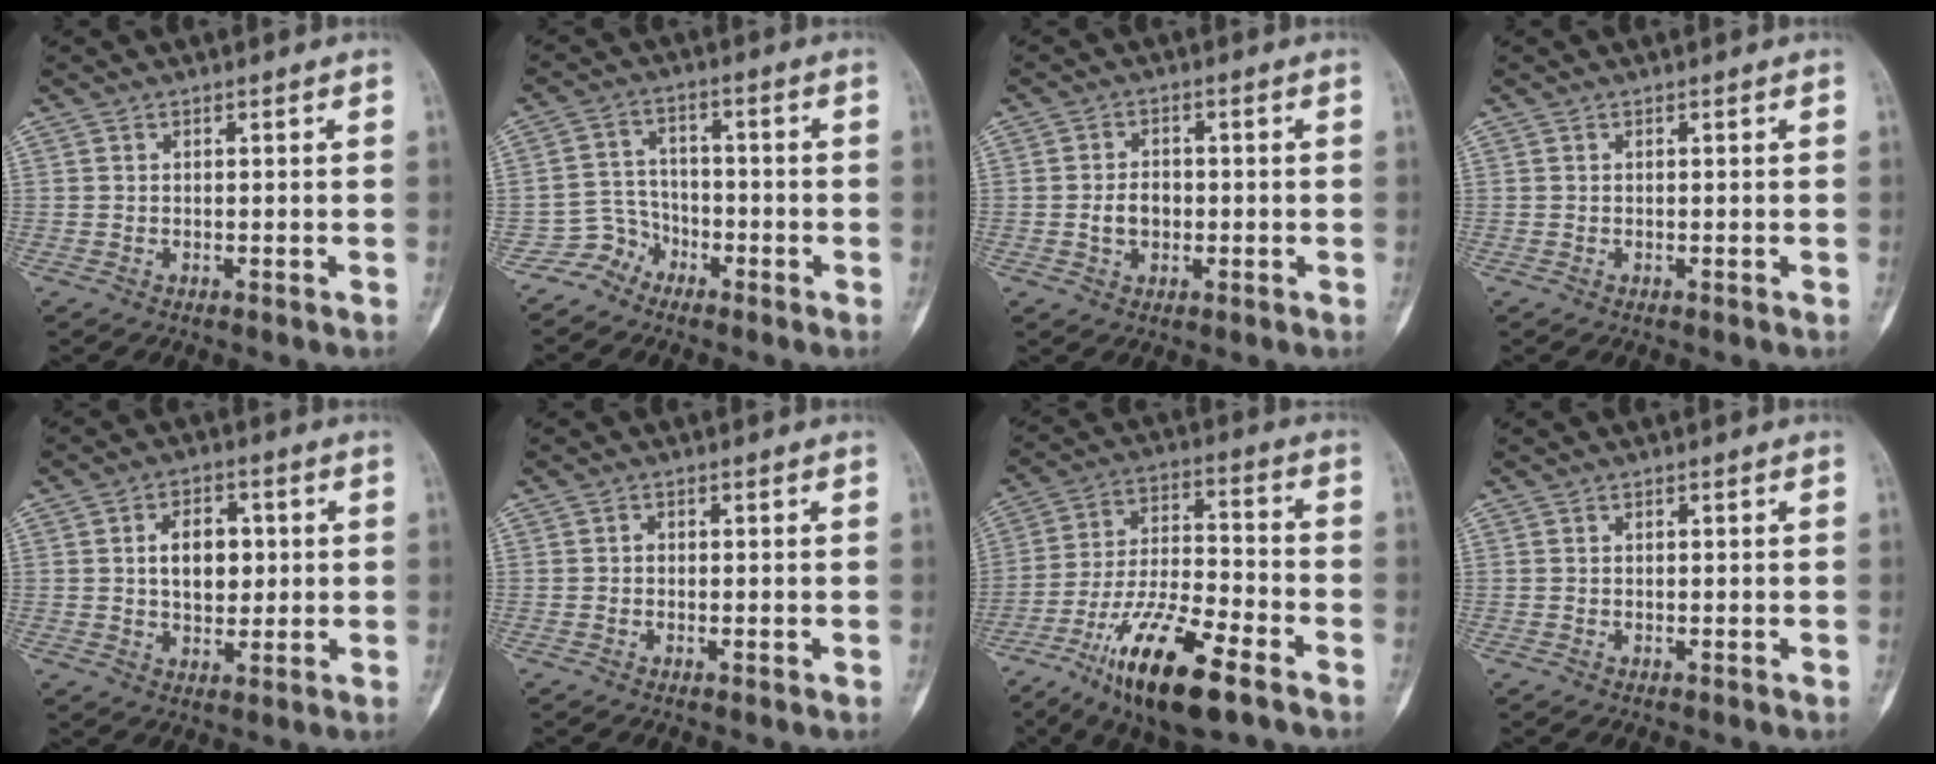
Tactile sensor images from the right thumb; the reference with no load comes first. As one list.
[{"total": 5.0, "force": [-3.6, 3.3, -0.7], "torque": [0.045, 0.039, -0.078]}, {"total": 4.1, "force": [-0.6, 3.0, 2.7], "torque": [-0.036, 0.009, -0.012]}, {"total": 0.0}, {"total": 8.3, "force": [1.1, 5.4, 6.2], "torque": [-0.069, -0.001, 0.018]}, {"total": 0.8, "force": [-0.1, 0.6, 0.6], "torque": [-0.004, 0.000, -0.005]}, {"total": 18.6, "force": [-10.9, 5.4, 14.1], "torque": [-0.263, 0.050, -0.195]}, {"total": 0.0}]